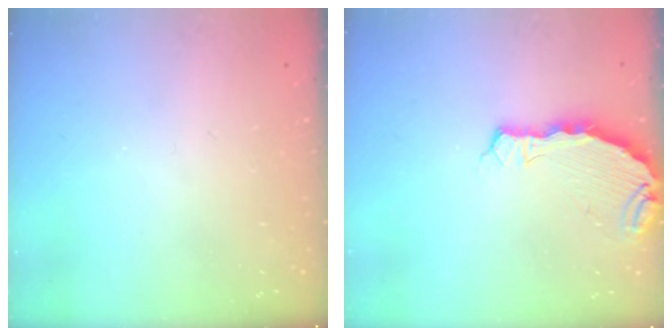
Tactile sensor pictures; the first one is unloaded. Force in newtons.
{"total": 5.7, "press": 5.0, "slide": 2.8}